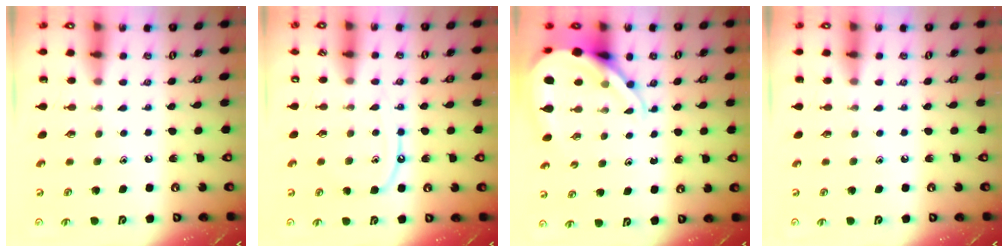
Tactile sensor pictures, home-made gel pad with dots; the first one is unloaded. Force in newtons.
{"total": 8.8, "press": 8.8, "slide": 0.6}
{"total": 10.1, "press": 10.1, "slide": 0.9}
{"total": 0.0}